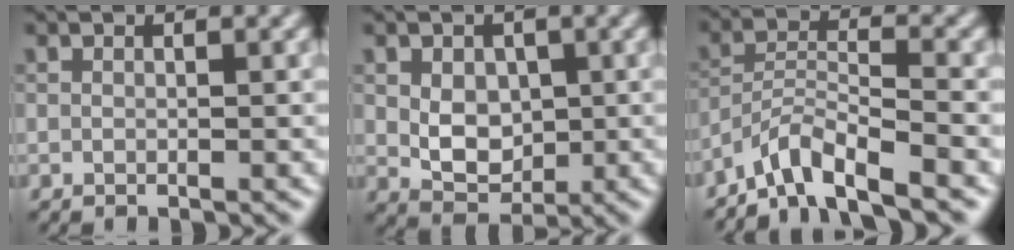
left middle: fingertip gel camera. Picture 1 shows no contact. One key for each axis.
{"total": 4.0, "fx": 0.2, "fy": 2.9, "fz": 2.7, "tx": -0.046, "ty": -0.007, "tz": 0.007}
{"total": 4.9, "fx": -4.1, "fy": 0.6, "fz": 2.7, "tx": -0.047, "ty": 0.003, "tz": -0.084}